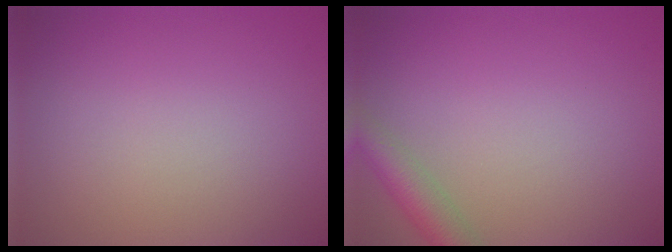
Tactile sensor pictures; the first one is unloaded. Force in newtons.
{"total": 3.2, "press": 3.2, "slide": 0.2}